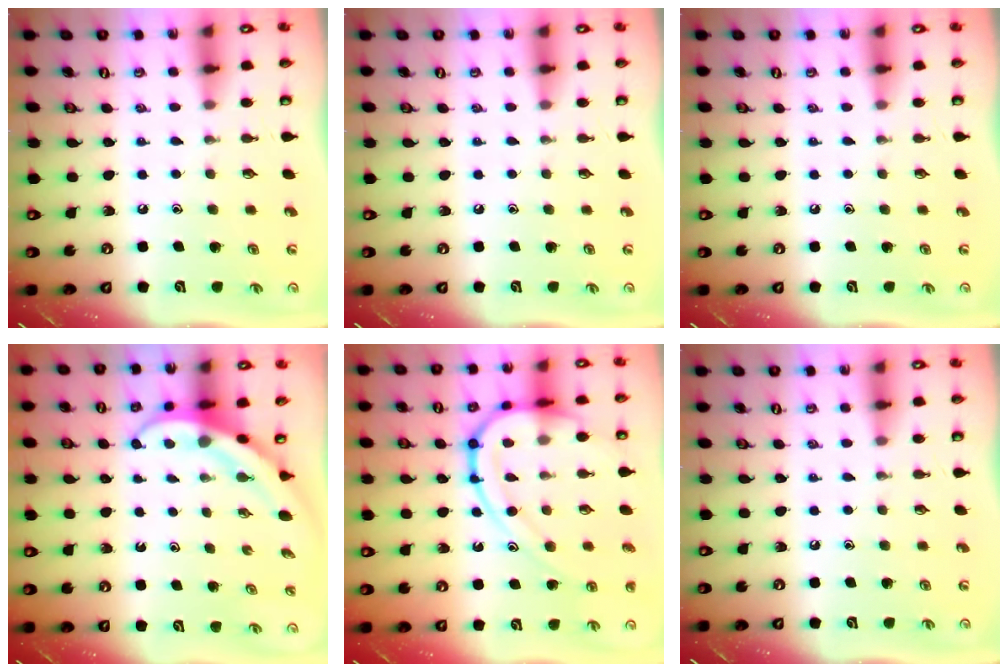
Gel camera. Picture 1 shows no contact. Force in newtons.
{"total": 0.0}
{"total": 0.0}
{"total": 4.0, "press": 3.9, "slide": 0.4}
{"total": 16.1, "press": 16.0, "slide": 1.3}
{"total": 0.0}